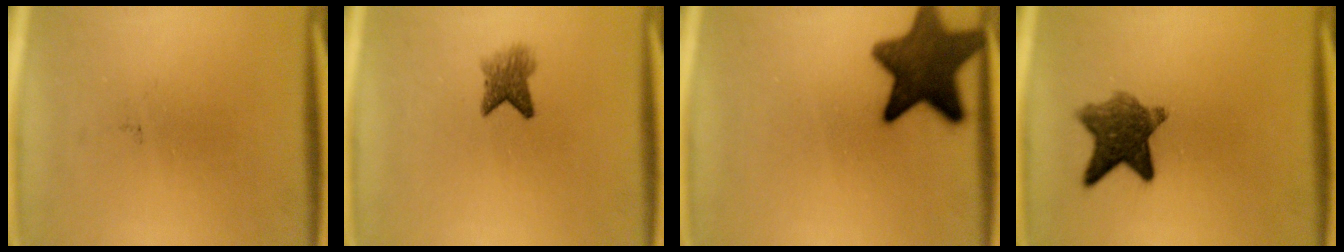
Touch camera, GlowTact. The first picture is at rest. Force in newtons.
{"total": 3.2}
{"total": 12.7}
{"total": 8.1}